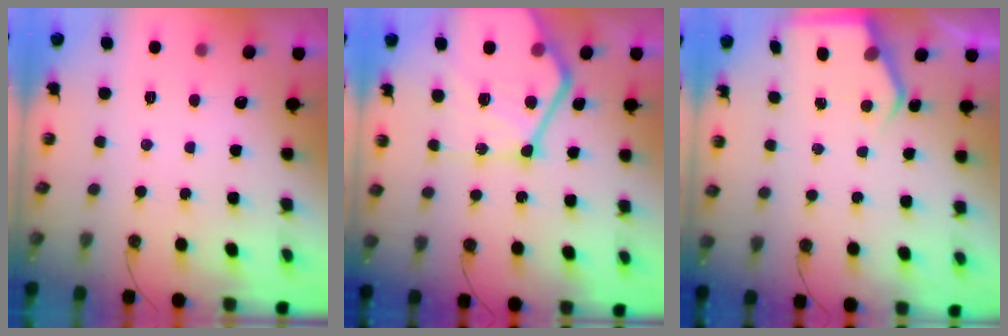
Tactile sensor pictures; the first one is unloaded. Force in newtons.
{"total": 24.1, "press": 24.0, "slide": 2.2}
{"total": 5.1, "press": 5.1, "slide": 0.2}